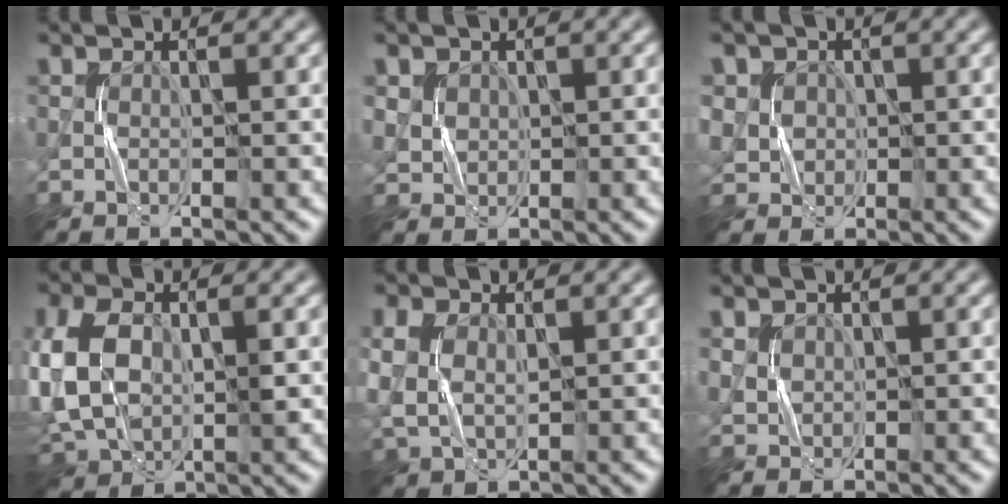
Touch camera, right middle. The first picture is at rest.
{"total": 1.7, "force": [0.7, 1.5, 0.1], "torque": [-0.006, 0.000, 0.018]}
{"total": 4.3, "force": [1.2, 4.0, 1.0], "torque": [-0.029, 0.019, 0.013]}
{"total": 9.4, "force": [-0.3, 6.5, 6.8], "torque": [-0.164, -0.004, -0.001]}
{"total": 3.6, "force": [0.8, 2.8, 2.2], "torque": [-0.065, 0.000, 0.031]}
{"total": 1.2, "force": [0.5, 1.1, 0.1], "torque": [0.000, 0.002, 0.012]}